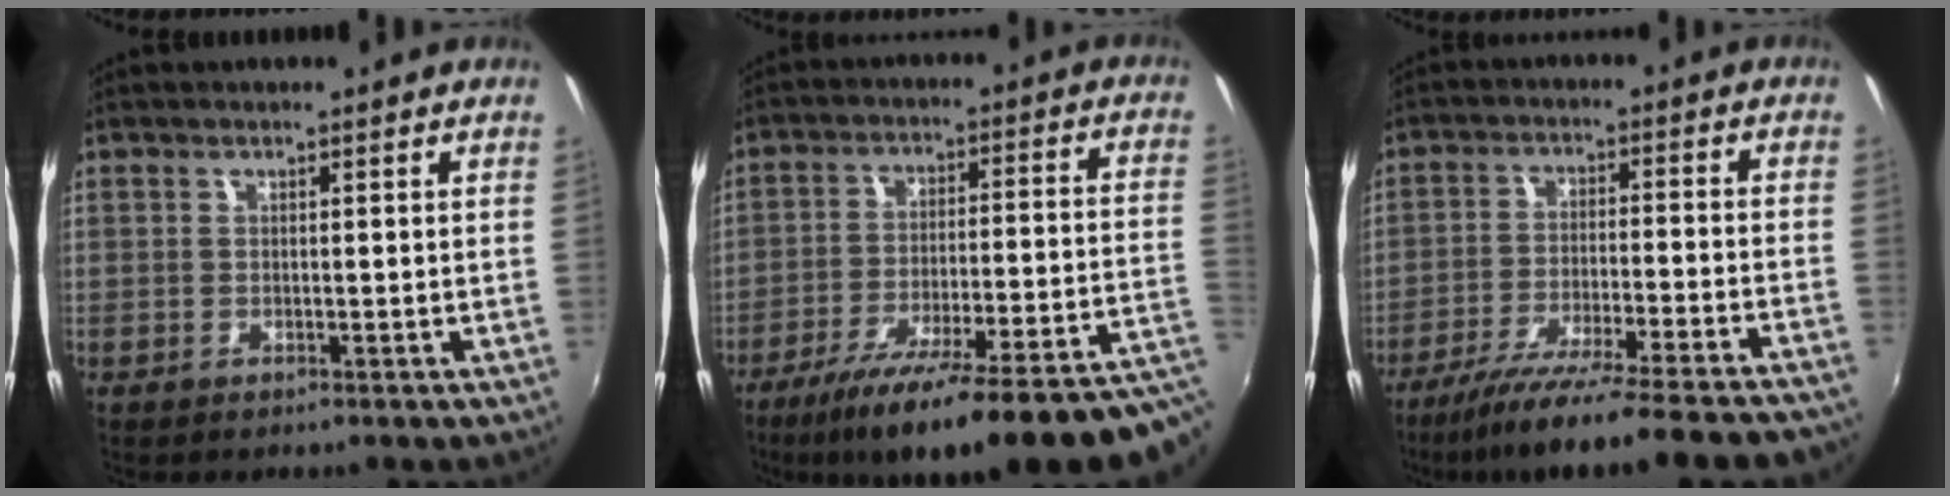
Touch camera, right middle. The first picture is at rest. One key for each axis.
{"total": 24.6, "fx": -16.6, "fy": 2.5, "fz": 18.1, "tx": -0.251, "ty": -0.047, "tz": -0.226}
{"total": 23.1, "fx": -20.4, "fy": 1.0, "fz": 10.9, "tx": -0.188, "ty": -0.058, "tz": -0.292}